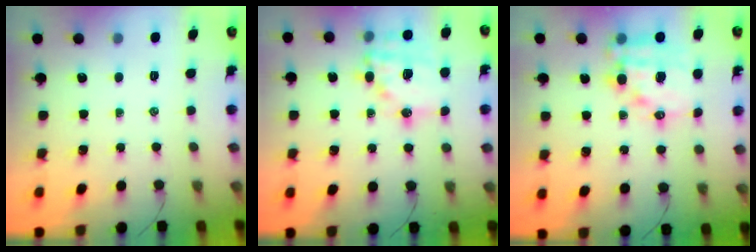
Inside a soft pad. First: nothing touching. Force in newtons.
{"total": 16.3, "press": 16.0, "slide": 3.4}
{"total": 16.3, "press": 15.9, "slide": 3.7}